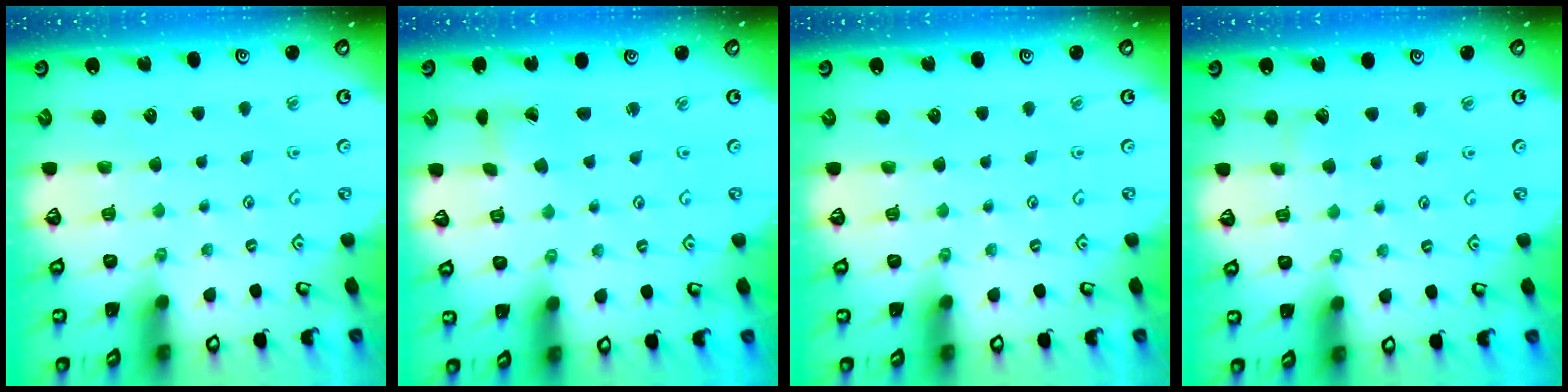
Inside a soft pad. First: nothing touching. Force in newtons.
{"total": 1.6, "press": 1.5, "slide": 0.1}
{"total": 0.0}
{"total": 3.3, "press": 3.3, "slide": 0.4}